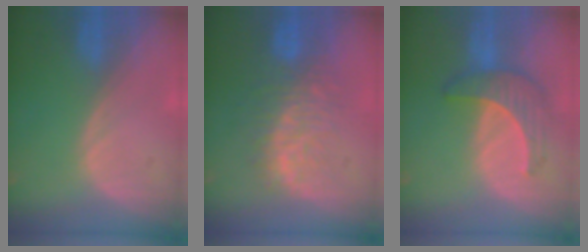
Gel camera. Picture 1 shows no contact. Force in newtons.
{"total": 9.7, "press": 8.5, "slide": 4.7}
{"total": 6.6, "press": 6.4, "slide": 1.7}